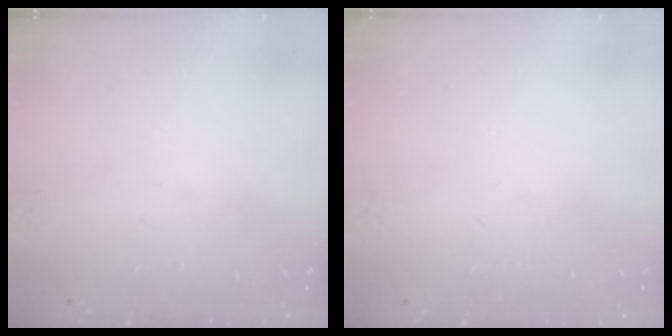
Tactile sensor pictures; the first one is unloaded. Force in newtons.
{"total": 0.0}